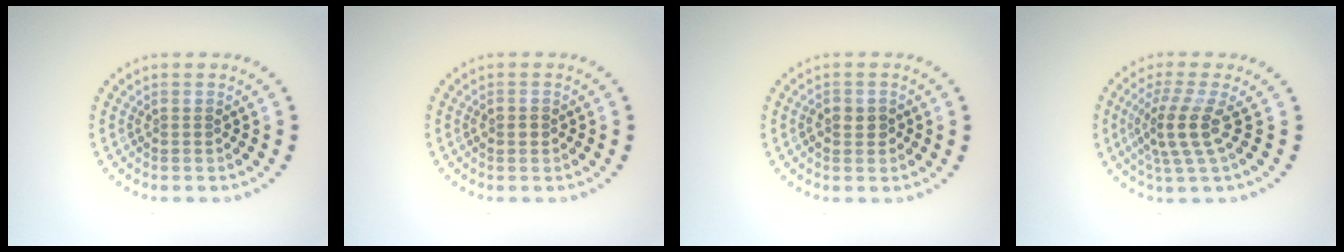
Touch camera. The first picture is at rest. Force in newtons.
{"total": 1.3, "press": 1.3, "slide": 0.1}
{"total": 1.8, "press": 1.8, "slide": 0.4}
{"total": 3.6, "press": 2.7, "slide": 2.4}